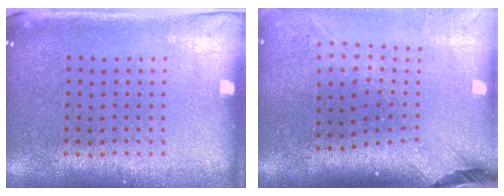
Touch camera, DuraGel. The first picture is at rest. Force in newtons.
{"total": 2.5, "press": 1.8, "slide": 1.7}